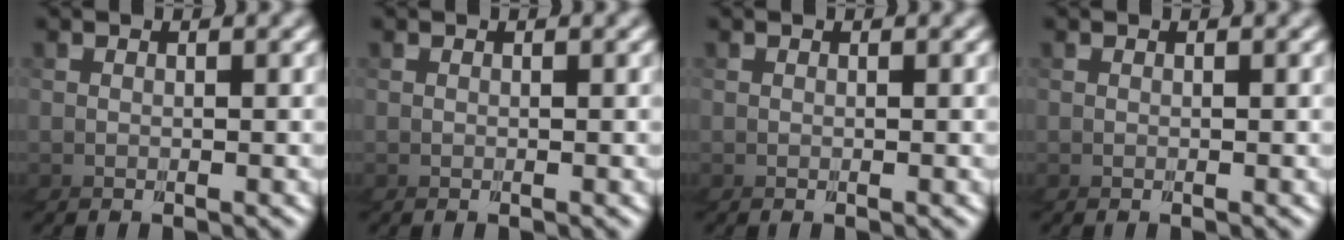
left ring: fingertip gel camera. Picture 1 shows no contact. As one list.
[{"total": 0.0}, {"total": 0.0}, {"total": 0.0}]